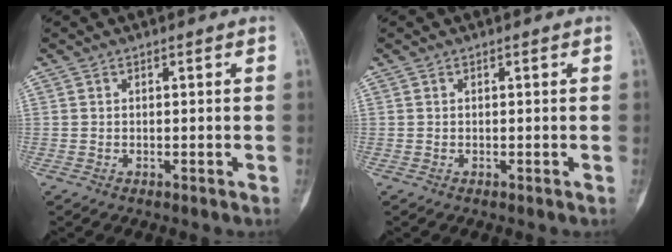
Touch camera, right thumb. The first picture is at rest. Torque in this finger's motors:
{"motor_torque": [0.00, 0.00, 0.01, 0.00, 0.00]}